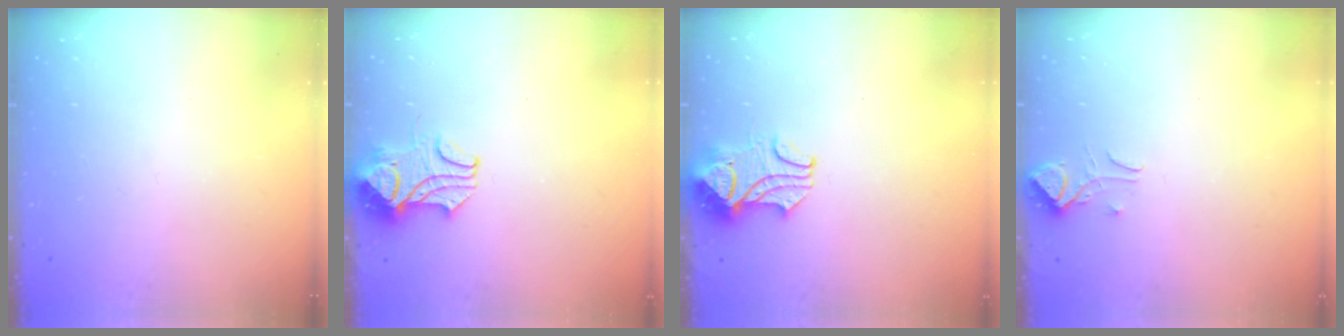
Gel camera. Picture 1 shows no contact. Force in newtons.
{"total": 2.4, "press": 2.3, "slide": 0.9}
{"total": 2.3, "press": 2.1, "slide": 0.9}
{"total": 0.9, "press": 0.5, "slide": 0.8}